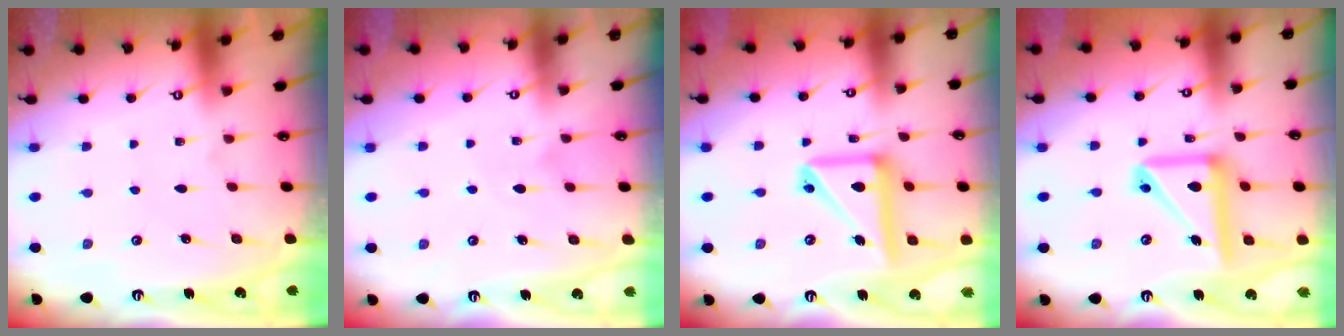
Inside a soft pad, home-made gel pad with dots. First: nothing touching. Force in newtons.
{"total": 5.4, "press": 5.4, "slide": 0.8}
{"total": 14.1, "press": 14.0, "slide": 1.7}
{"total": 14.8, "press": 14.6, "slide": 2.1}